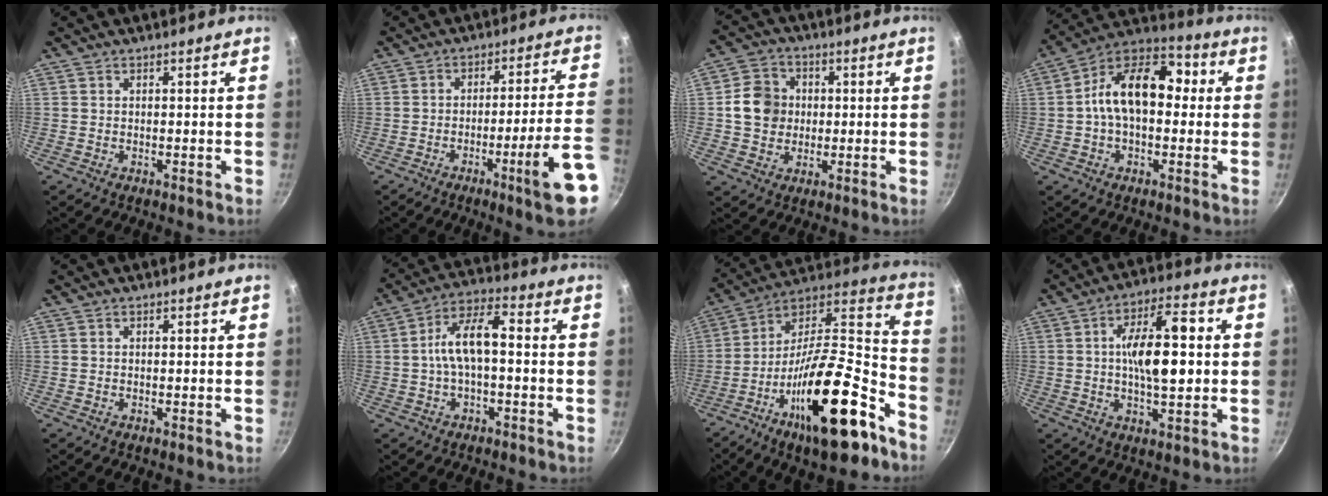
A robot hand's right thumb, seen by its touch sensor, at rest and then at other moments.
{"total": 13.6, "force": [-6.3, 0.3, 12.0], "torque": [-0.160, 0.035, -0.090]}
{"total": 8.8, "force": [0.5, 7.8, 4.0], "torque": [-0.041, 0.014, 0.000]}
{"total": 16.0, "force": [0.9, 10.2, 12.3], "torque": [-0.160, 0.043, -0.010]}
{"total": 0.0}
{"total": 9.2, "force": [-0.7, 3.9, 8.3], "torque": [-0.143, 0.040, -0.020]}
{"total": 28.6, "force": [-14.9, 9.7, 22.4], "torque": [-0.306, 0.080, -0.251]}
{"total": 13.3, "force": [0.7, 5.4, 12.1], "torque": [-0.176, 0.016, 0.005]}